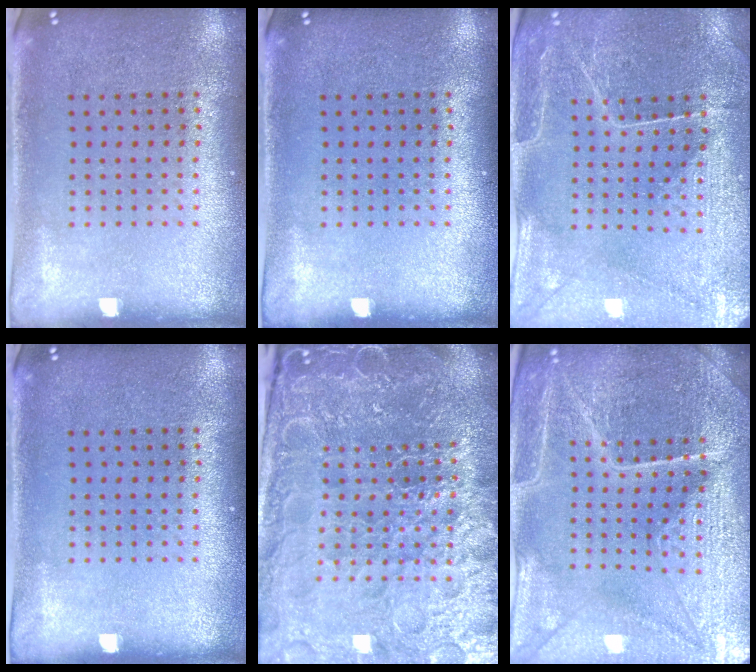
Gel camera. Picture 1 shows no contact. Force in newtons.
{"total": 0.0}
{"total": 1.1, "press": 1.0, "slide": 0.4}
{"total": 0.0}
{"total": 6.5, "press": 5.7, "slide": 3.1}
{"total": 5.3, "press": 4.9, "slide": 1.9}